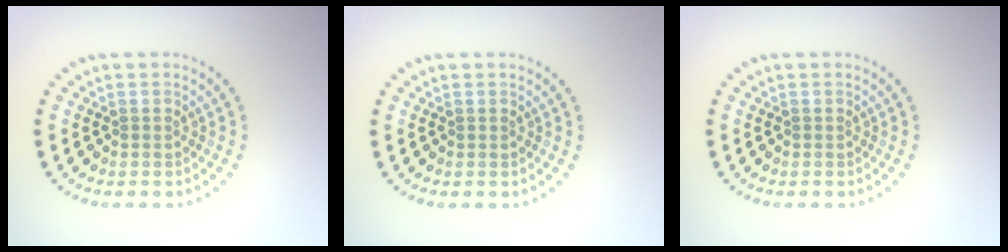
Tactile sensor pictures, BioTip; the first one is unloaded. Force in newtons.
{"total": 0.0}
{"total": 0.0}